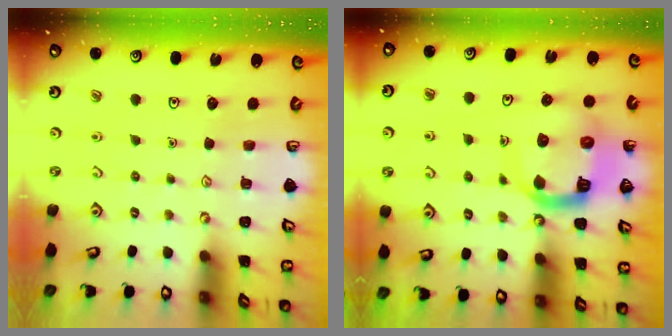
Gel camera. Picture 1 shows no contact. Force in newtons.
{"total": 13.1, "press": 13.0, "slide": 1.3}